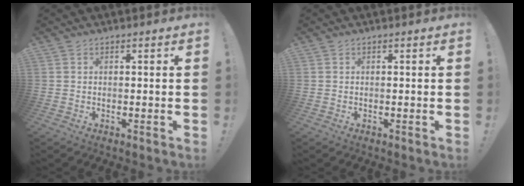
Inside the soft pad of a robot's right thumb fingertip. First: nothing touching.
{"total": 0.0}